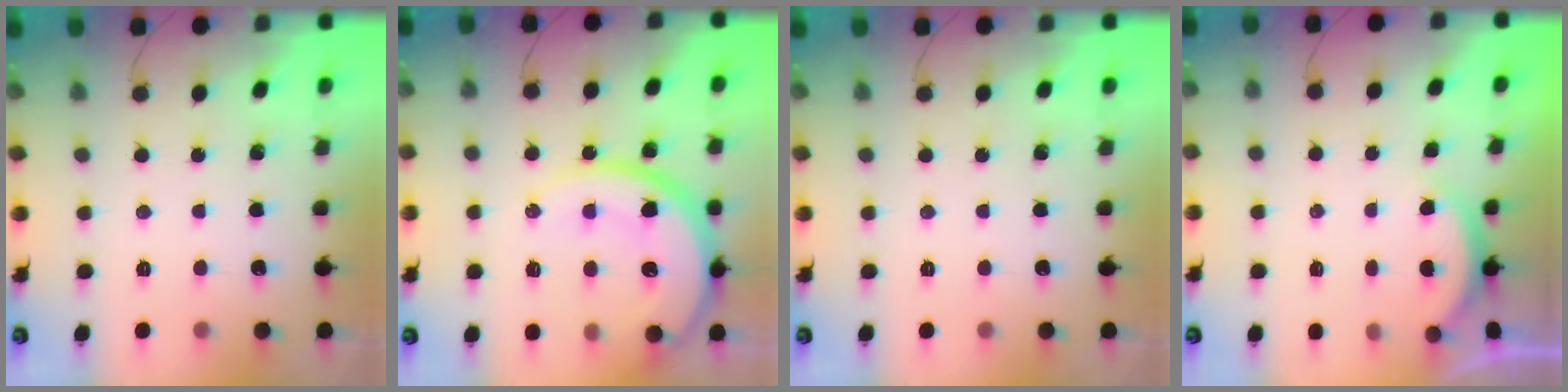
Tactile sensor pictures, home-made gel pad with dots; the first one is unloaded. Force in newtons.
{"total": 17.6, "press": 17.5, "slide": 1.5}
{"total": 0.0}
{"total": 2.5, "press": 2.4, "slide": 0.6}